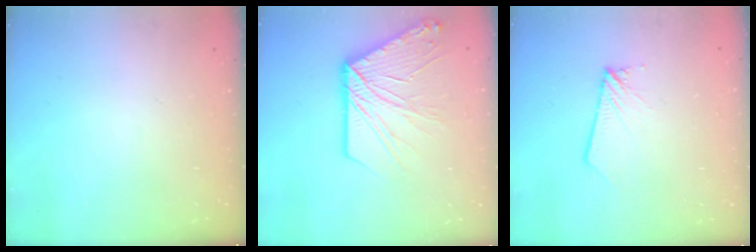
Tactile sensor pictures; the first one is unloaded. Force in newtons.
{"total": 18.3, "press": 18.2, "slide": 1.6}
{"total": 2.2, "press": 2.2, "slide": 0.3}